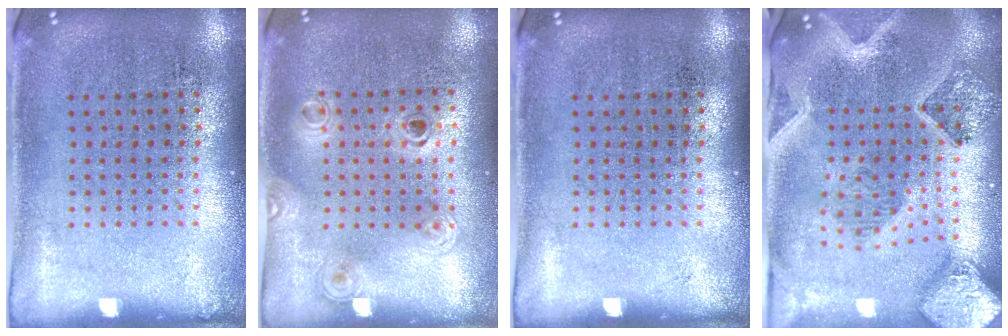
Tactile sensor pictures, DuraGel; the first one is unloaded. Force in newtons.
{"total": 1.2, "press": 1.0, "slide": 0.7}
{"total": 0.0}
{"total": 3.0, "press": 2.6, "slide": 1.5}